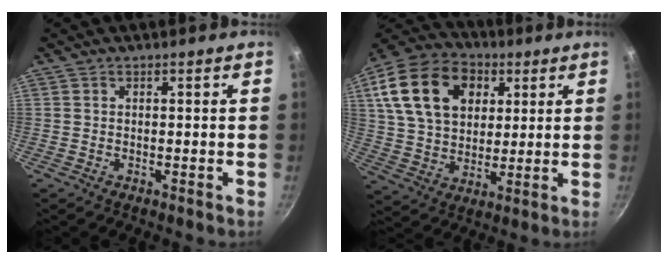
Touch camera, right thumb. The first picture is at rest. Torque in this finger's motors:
{"motor_torque": [0.13, 3.49, 1.11, 0.35, 0.41]}